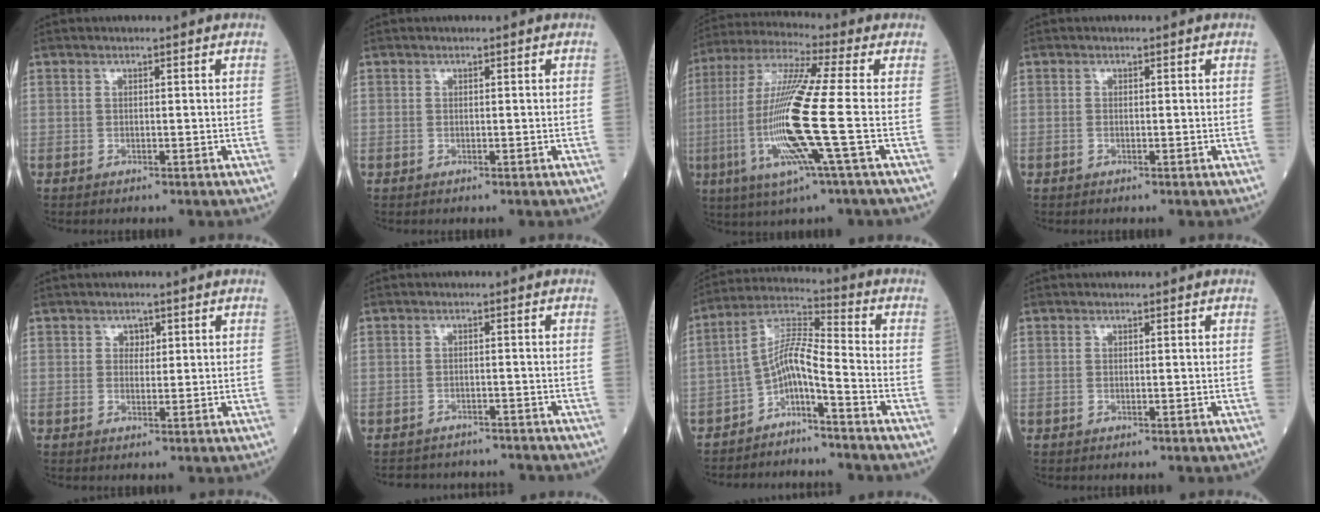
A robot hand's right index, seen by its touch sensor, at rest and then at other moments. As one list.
[{"total": 0.0}, {"total": 16.2, "force": [-3.3, -0.6, 15.9], "torque": [-0.335, -0.011, -0.074]}, {"total": 0.0}, {"total": 1.3, "force": [0.6, 1.0, 0.6], "torque": [-0.003, 0.000, 0.008]}, {"total": 7.1, "force": [-6.8, 2.2, 0.3], "torque": [-0.003, 0.012, -0.083]}, {"total": 6.6, "force": [-4.2, 0.4, 5.0], "torque": [-0.095, 0.027, -0.078]}, {"total": 0.0}]